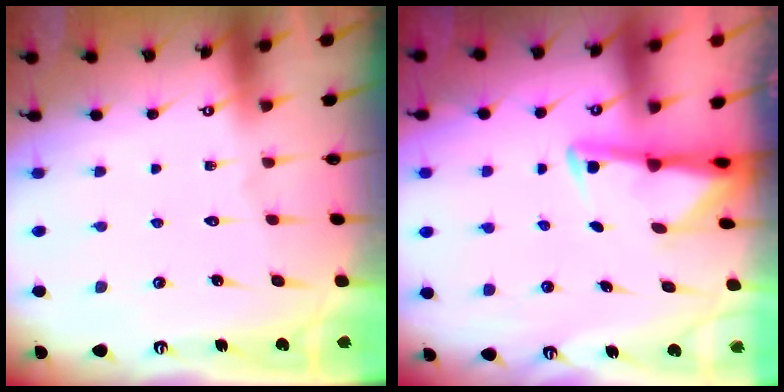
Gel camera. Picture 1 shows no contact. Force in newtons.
{"total": 2.8, "press": 2.7, "slide": 0.7}